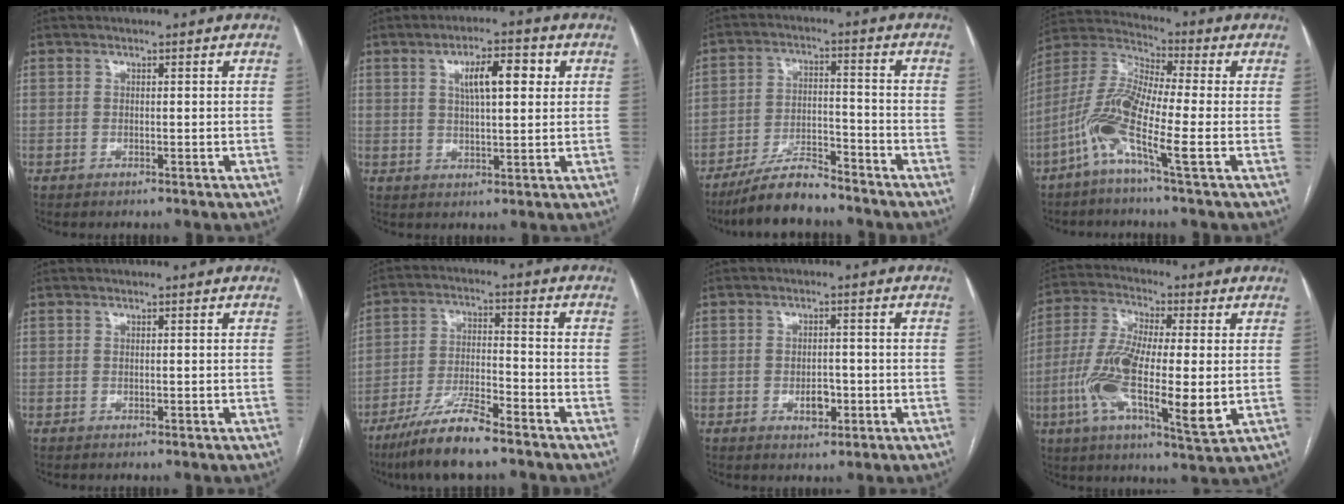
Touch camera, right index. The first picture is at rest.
{"total": 7.2, "force": [2.3, 2.0, 6.5], "torque": [-0.108, 0.015, 0.039]}
{"total": 9.0, "force": [-7.8, 2.1, 4.0], "torque": [-0.072, -0.006, -0.141]}
{"total": 11.2, "force": [-4.1, 0.2, 10.4], "torque": [-0.221, 0.004, -0.093]}
{"total": 0.0}
{"total": 10.4, "force": [-7.8, 1.1, 6.7], "torque": [-0.129, -0.024, -0.144]}
{"total": 3.4, "force": [-1.1, 1.9, 2.6], "torque": [-0.039, 0.003, -0.012]}
{"total": 16.8, "force": [-2.3, 3.5, 16.2], "torque": [-0.318, -0.012, -0.042]}